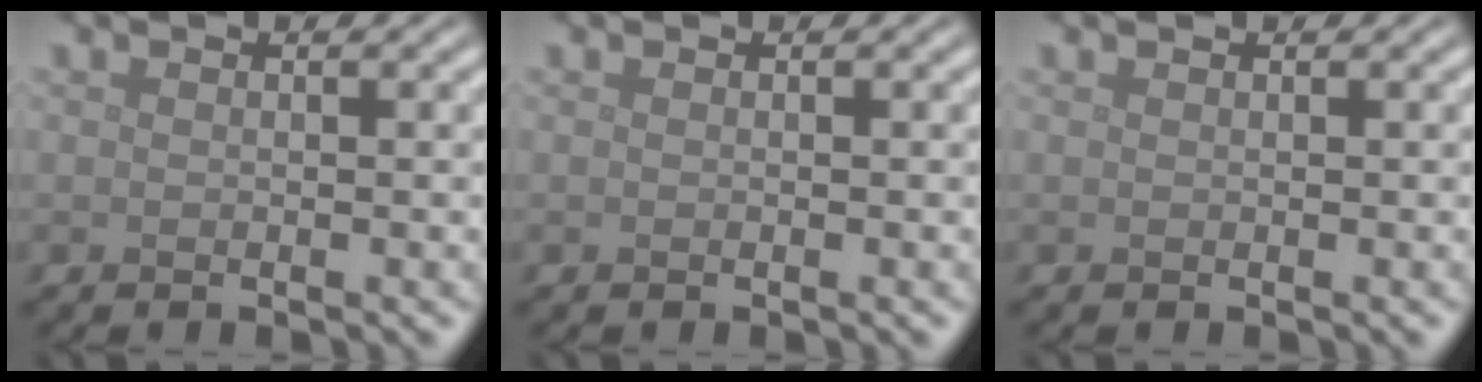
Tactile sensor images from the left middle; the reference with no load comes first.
{"total": 0.0}
{"total": 0.0}